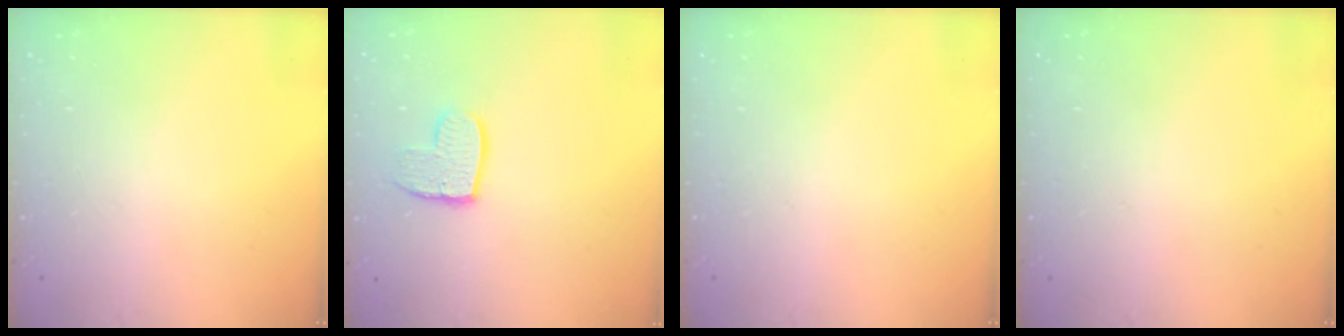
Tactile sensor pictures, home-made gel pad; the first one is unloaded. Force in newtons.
{"total": 9.2, "press": 9.2, "slide": 0.6}
{"total": 0.0}
{"total": 0.0}